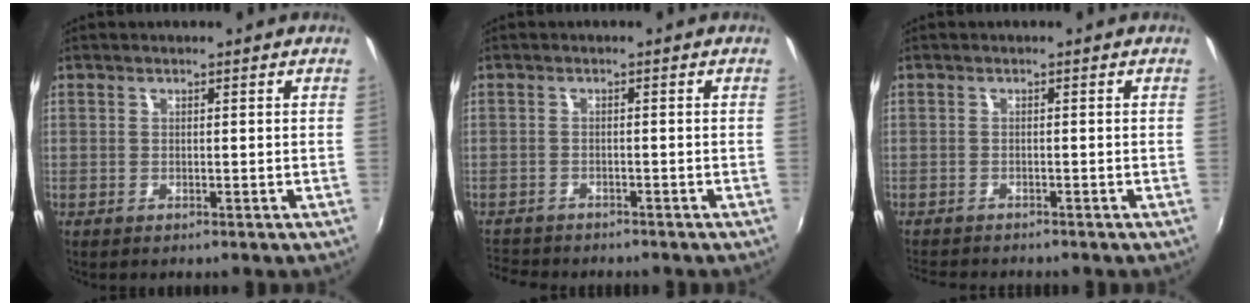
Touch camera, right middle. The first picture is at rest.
{"total": 5.6, "force": [-5.2, 1.6, 1.3], "torque": [-0.049, -0.014, -0.090]}
{"total": 4.1, "force": [-3.9, 0.5, 1.2], "torque": [-0.035, -0.018, -0.068]}